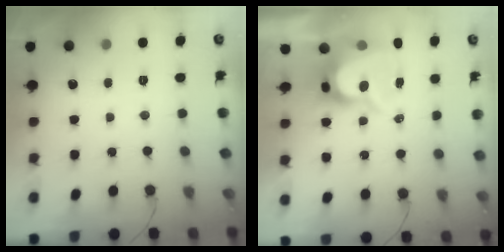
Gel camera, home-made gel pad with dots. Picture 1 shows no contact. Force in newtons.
{"total": 9.5, "press": 9.5, "slide": 0.7}